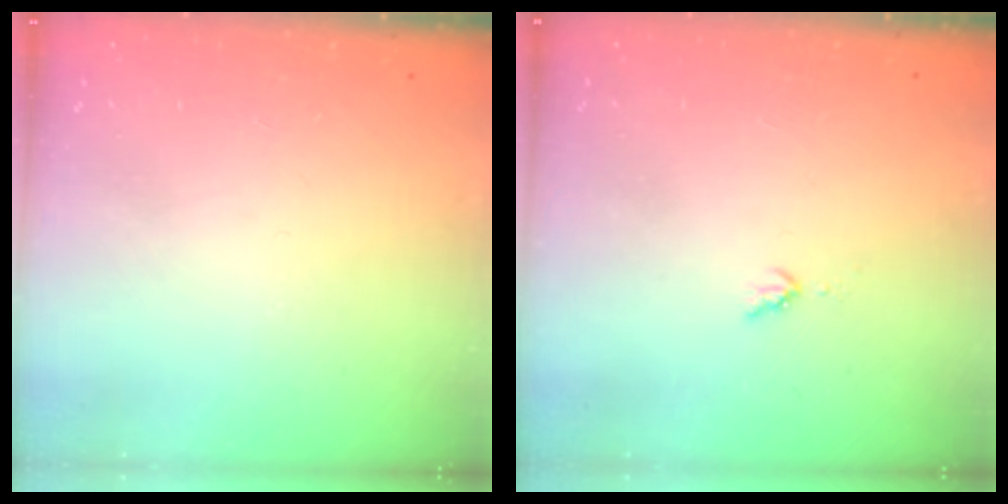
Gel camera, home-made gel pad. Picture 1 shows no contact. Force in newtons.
{"total": 2.8, "press": 2.8, "slide": 0.4}